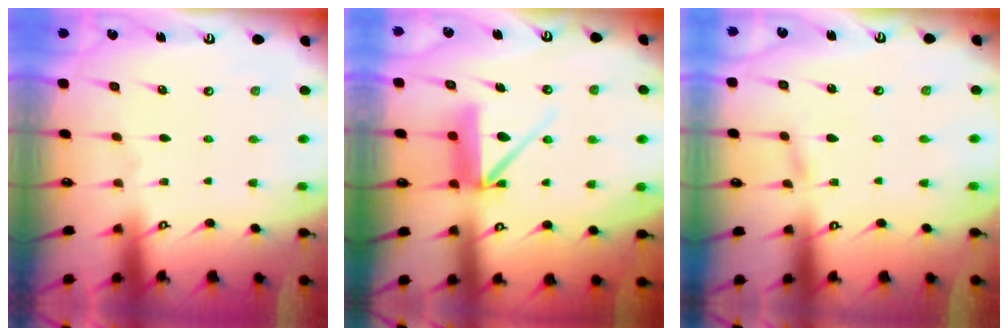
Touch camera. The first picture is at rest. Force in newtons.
{"total": 10.0, "press": 9.9, "slide": 1.0}
{"total": 1.6, "press": 1.6, "slide": 0.2}